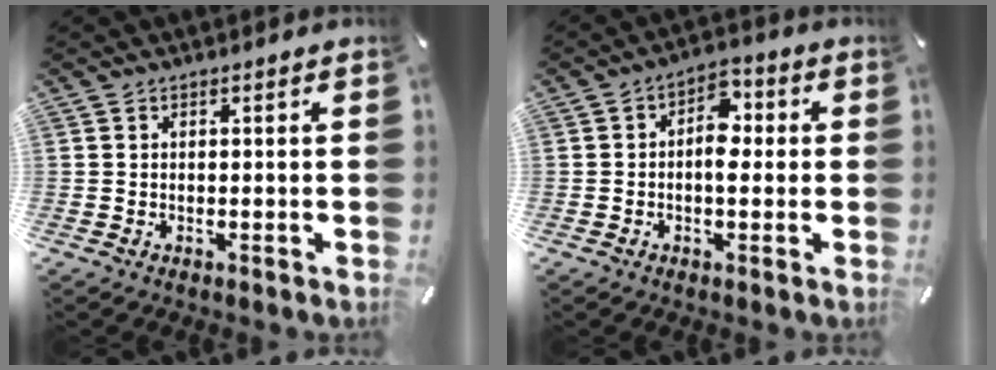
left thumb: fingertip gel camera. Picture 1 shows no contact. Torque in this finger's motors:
{"motor_torque": [0.21, 0.89, 0.36, 0.08, 0.16]}